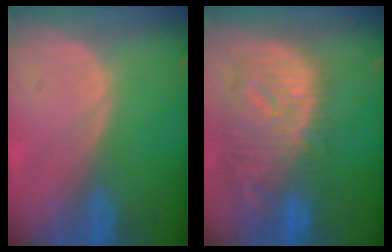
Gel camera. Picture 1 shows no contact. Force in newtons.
{"total": 12.5, "press": 10.8, "slide": 6.3}